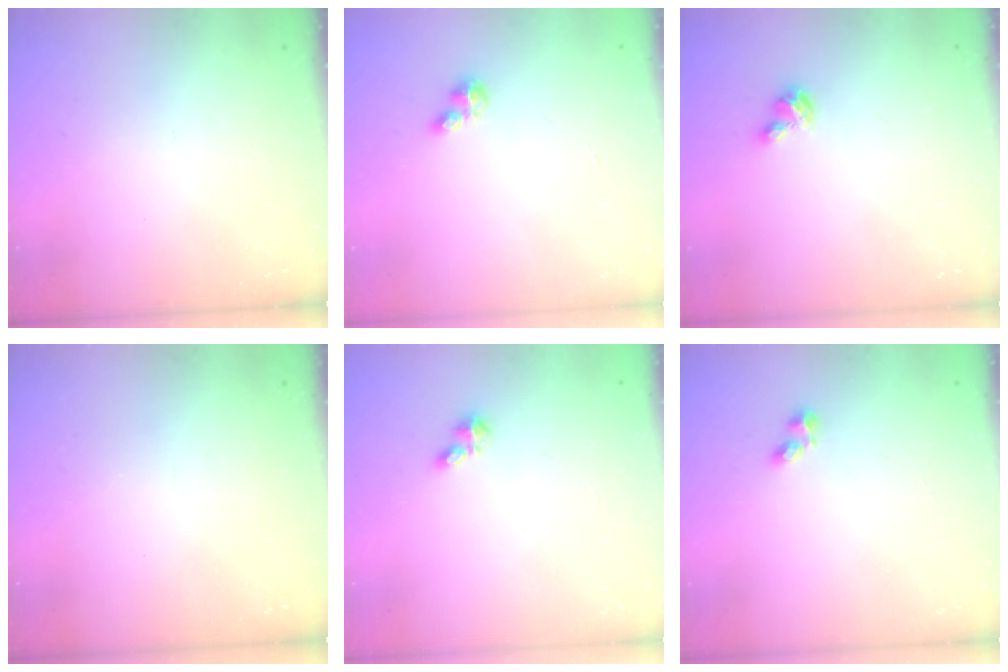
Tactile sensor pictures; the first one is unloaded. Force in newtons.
{"total": 3.4, "press": 3.4, "slide": 0.3}
{"total": 2.9, "press": 2.8, "slide": 0.5}
{"total": 0.0}
{"total": 4.2, "press": 4.2, "slide": 0.6}
{"total": 2.5, "press": 2.3, "slide": 0.9}